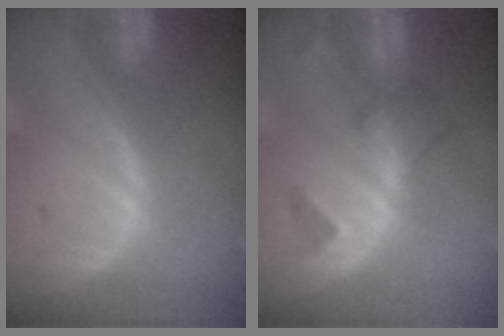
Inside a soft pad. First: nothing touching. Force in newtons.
{"total": 4.6, "press": 4.6, "slide": 0.9}